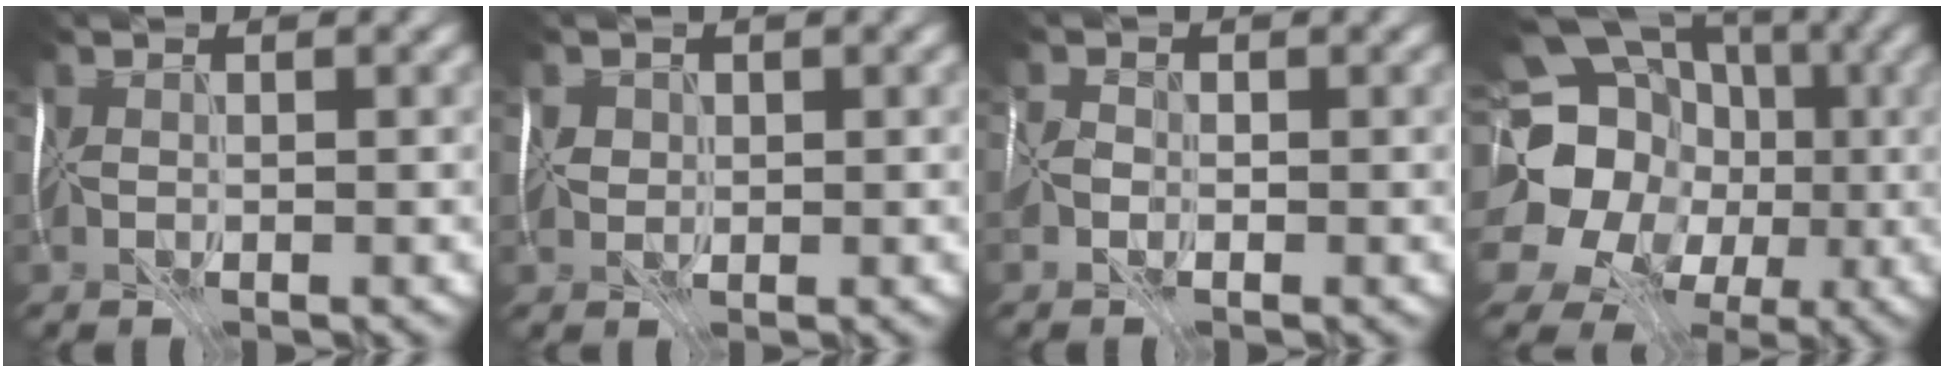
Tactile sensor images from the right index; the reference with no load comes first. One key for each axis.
{"total": 0.9, "fx": 0.5, "fy": 0.8, "fz": -0.3, "tx": 0.010, "ty": 0.006, "tz": 0.010}
{"total": 1.2, "fx": -0.5, "fy": -0.4, "fz": -1.0, "tx": 0.022, "ty": 0.006, "tz": -0.012}
{"total": 17.5, "fx": 1.7, "fy": 15.4, "fz": 8.3, "tx": -0.159, "ty": 0.015, "tz": 0.021}